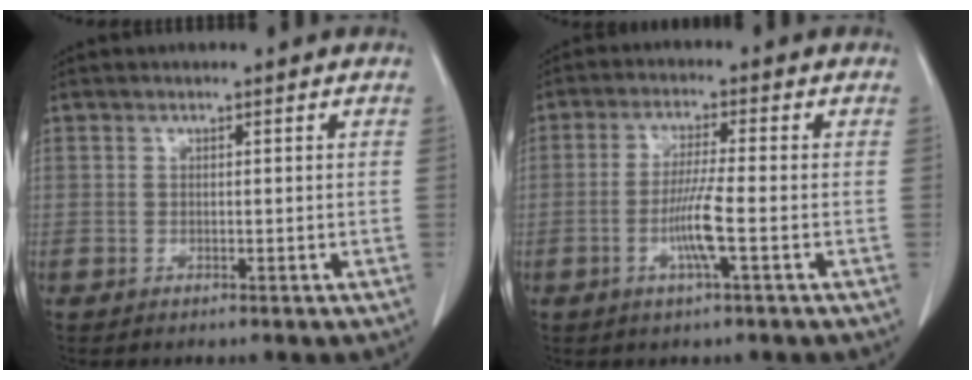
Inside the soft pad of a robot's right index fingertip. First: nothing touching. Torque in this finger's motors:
{"motor_torque": [0.96, -0.12, 0.51, 0.06]}